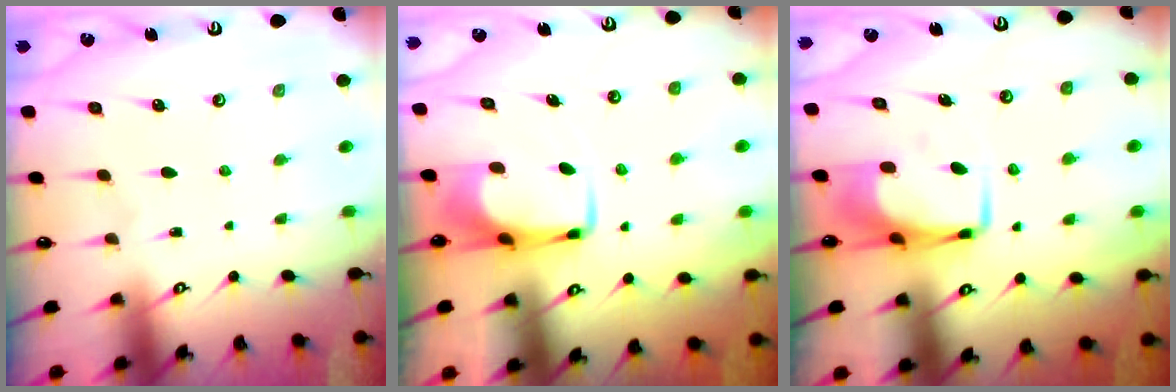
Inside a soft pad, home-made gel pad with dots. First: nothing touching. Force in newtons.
{"total": 5.4, "press": 5.4, "slide": 0.4}
{"total": 6.4, "press": 6.3, "slide": 0.7}